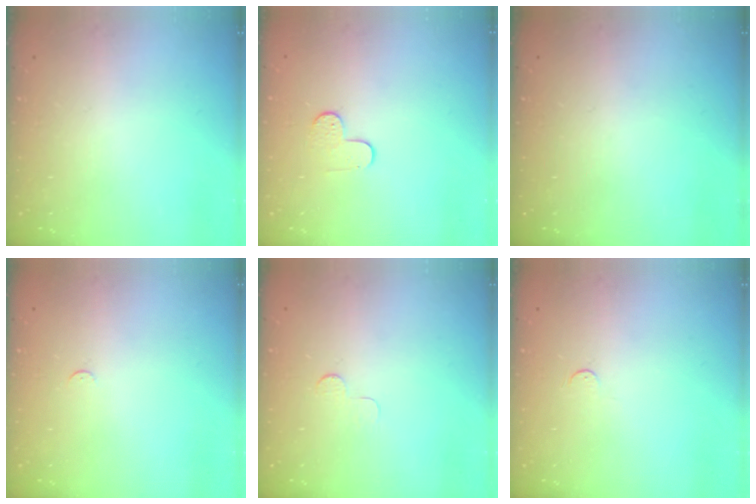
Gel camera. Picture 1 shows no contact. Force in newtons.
{"total": 5.8, "press": 5.7, "slide": 0.6}
{"total": 0.0}
{"total": 2.3, "press": 2.3, "slide": 0.3}
{"total": 3.0, "press": 2.9, "slide": 0.3}
{"total": 3.4, "press": 3.4, "slide": 0.4}